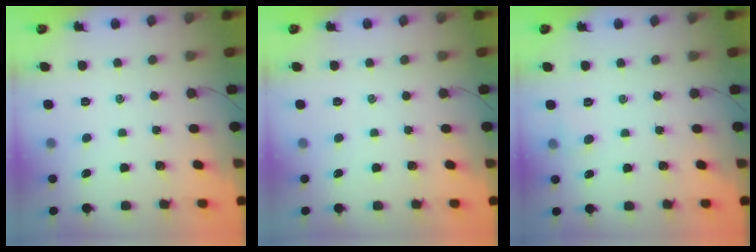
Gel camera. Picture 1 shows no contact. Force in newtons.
{"total": 0.0}
{"total": 3.8, "press": 3.6, "slide": 1.2}